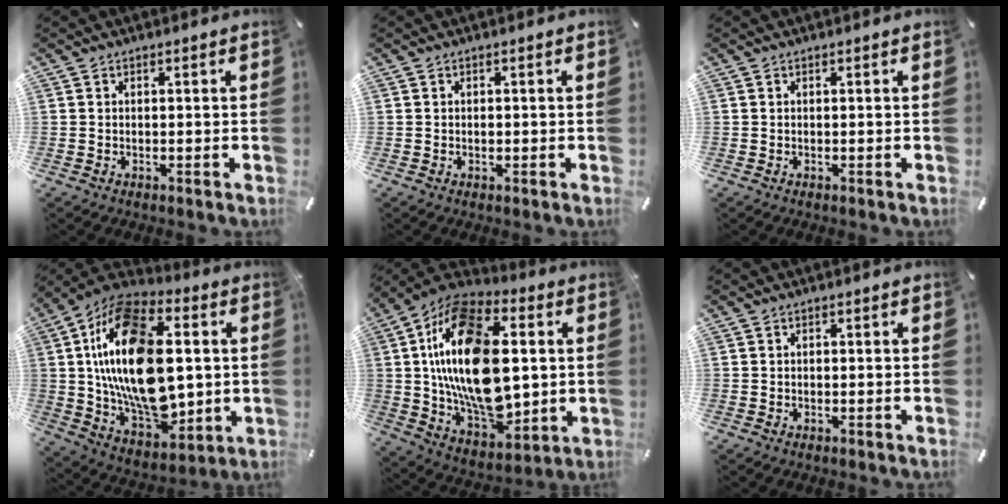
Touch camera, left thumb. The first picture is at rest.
{"total": 0.7, "force": [-0.1, 0.5, 0.4], "torque": [-0.009, 0.001, -0.003]}
{"total": 0.0}
{"total": 25.4, "force": [3.4, 15.6, 19.8], "torque": [-0.391, -0.020, 0.057]}
{"total": 25.5, "force": [3.4, 15.5, 19.9], "torque": [-0.394, -0.020, 0.057]}
{"total": 0.0}